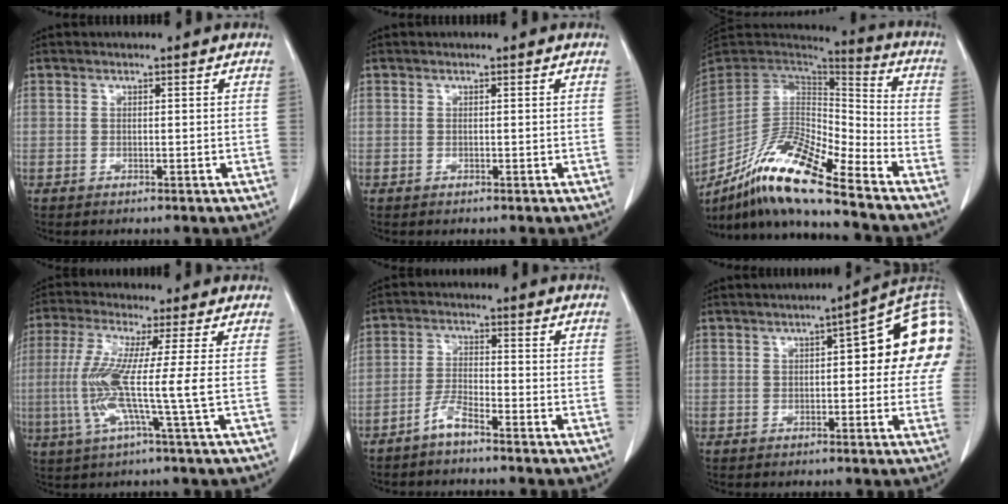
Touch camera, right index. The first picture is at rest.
{"total": 0.0}
{"total": 16.9, "force": [-12.5, 2.2, 11.2], "torque": [-0.207, 0.002, -0.230]}
{"total": 9.6, "force": [-0.8, -1.5, 9.4], "torque": [-0.200, -0.014, -0.020]}
{"total": 3.5, "force": [-3.0, 0.2, 1.9], "torque": [-0.043, -0.001, -0.064]}
{"total": 13.1, "force": [2.1, 3.2, 12.5], "torque": [-0.153, 0.042, 0.019]}